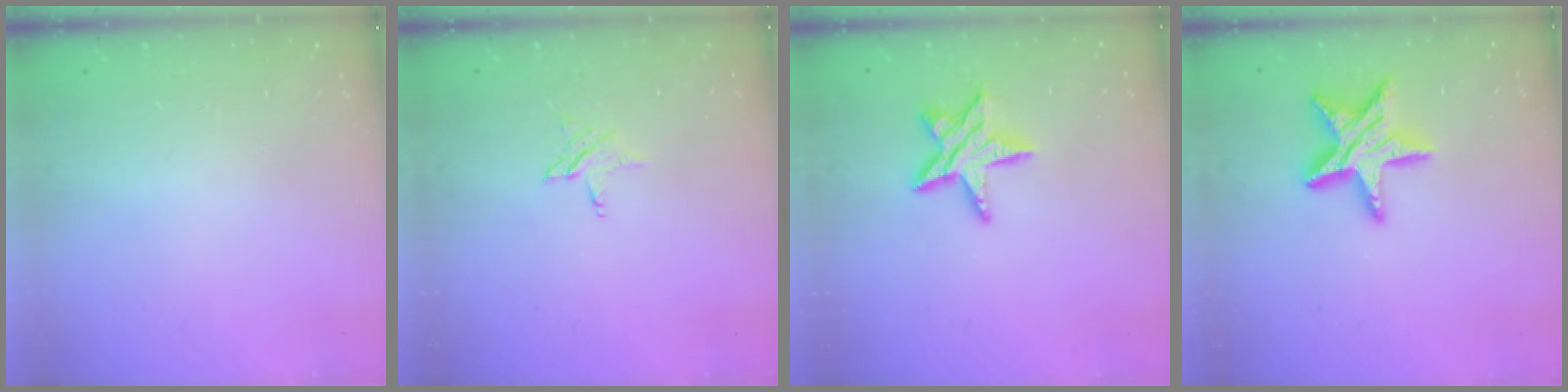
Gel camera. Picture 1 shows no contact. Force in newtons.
{"total": 3.5, "press": 3.5, "slide": 0.3}
{"total": 10.4, "press": 10.4, "slide": 0.5}
{"total": 13.3, "press": 13.3, "slide": 0.6}